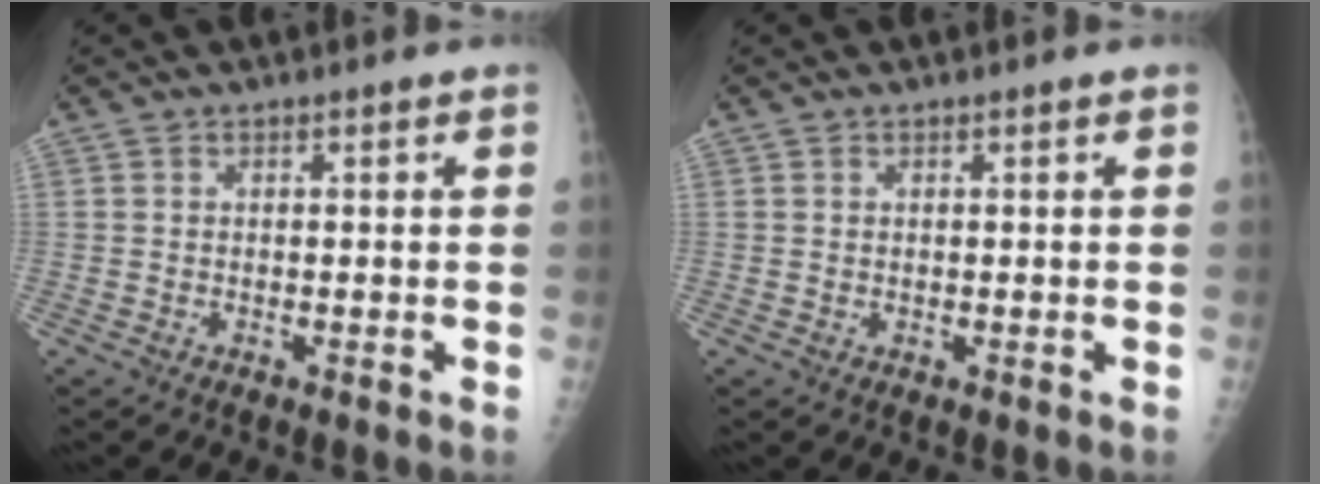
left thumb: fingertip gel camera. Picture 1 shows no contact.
{"total": 0.6, "force": [0.4, 0.3, 0.3], "torque": [-0.004, -0.005, 0.009]}